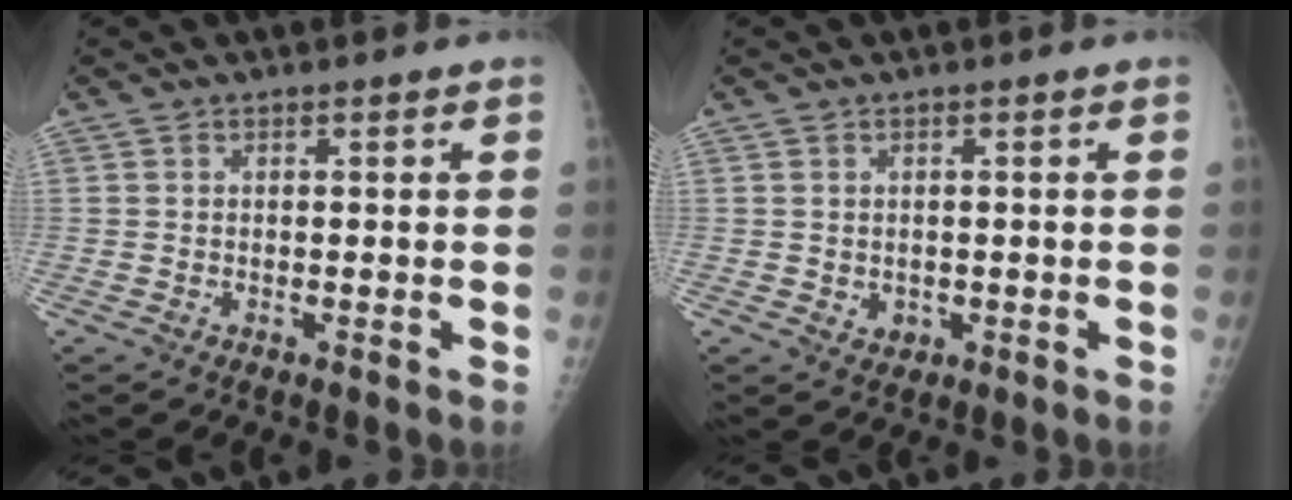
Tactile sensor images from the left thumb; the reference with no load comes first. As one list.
[{"total": 1.8, "force": [-0.3, 1.7, 0.6], "torque": [-0.002, -0.001, 0.003]}]